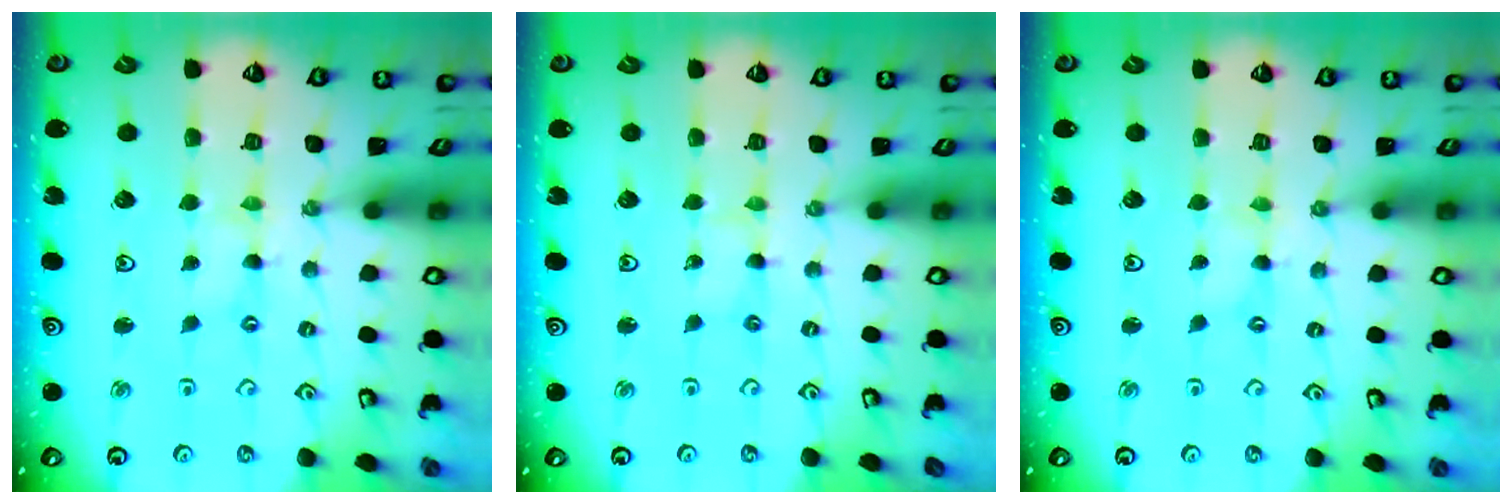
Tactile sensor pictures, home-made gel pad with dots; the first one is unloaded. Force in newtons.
{"total": 1.1, "press": 1.1, "slide": 0.1}
{"total": 0.0}